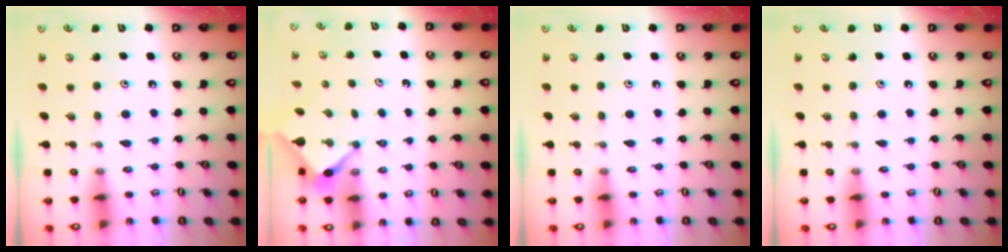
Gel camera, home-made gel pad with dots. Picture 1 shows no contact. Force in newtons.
{"total": 2.9, "press": 2.9, "slide": 0.3}
{"total": 0.0}
{"total": 0.0}